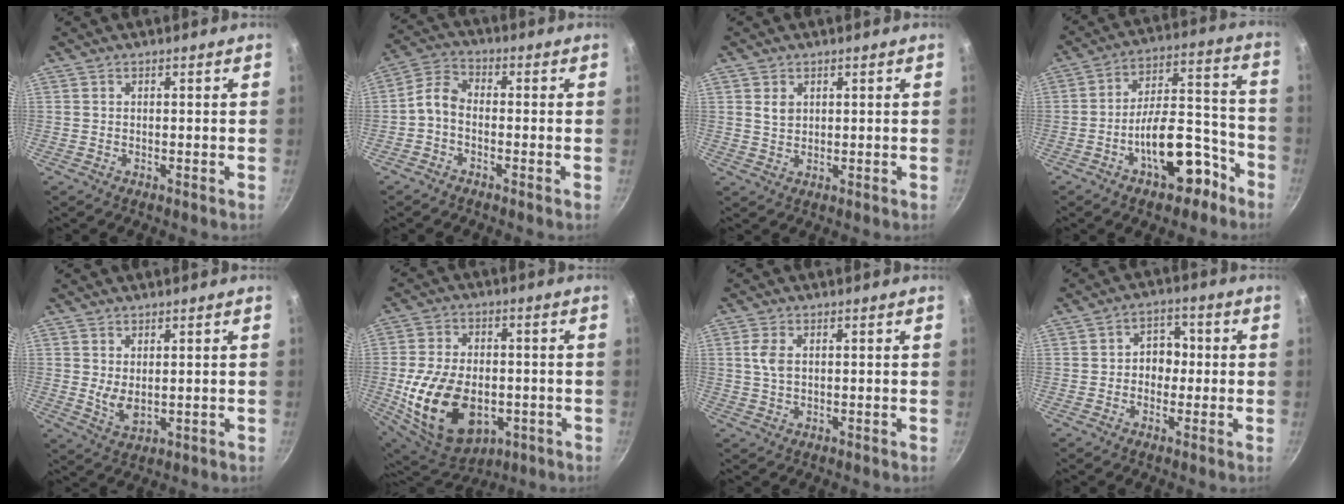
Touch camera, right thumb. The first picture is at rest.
{"total": 4.8, "force": [-1.7, 3.0, 3.3], "torque": [-0.070, 0.034, -0.047]}
{"total": 2.7, "force": [1.0, 2.0, 1.5], "torque": [-0.021, -0.002, 0.021]}
{"total": 15.6, "force": [-8.0, 7.5, 11.1], "torque": [-0.126, 0.090, -0.110]}
{"total": 4.2, "force": [1.0, 2.2, 3.4], "torque": [-0.058, -0.021, 0.027]}
{"total": 20.5, "force": [-4.2, 13.5, 14.9], "torque": [-0.263, 0.006, -0.053]}
{"total": 3.3, "force": [0.7, 1.9, 2.7], "torque": [-0.056, 0.003, 0.013]}
{"total": 5.6, "force": [-0.2, 4.6, 3.2], "torque": [-0.001, 0.012, -0.011]}